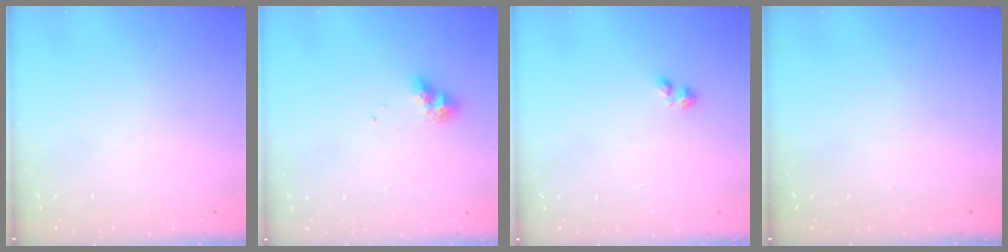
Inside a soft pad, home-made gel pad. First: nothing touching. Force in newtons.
{"total": 8.8, "press": 8.7, "slide": 0.9}
{"total": 1.5, "press": 1.5, "slide": 0.3}
{"total": 0.0}